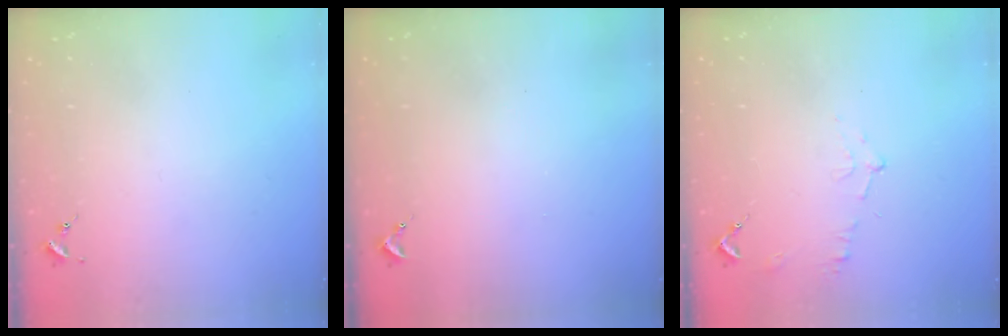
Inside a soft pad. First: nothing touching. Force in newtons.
{"total": 0.7, "press": 0.7, "slide": 0.1}
{"total": 6.0, "press": 5.9, "slide": 0.7}